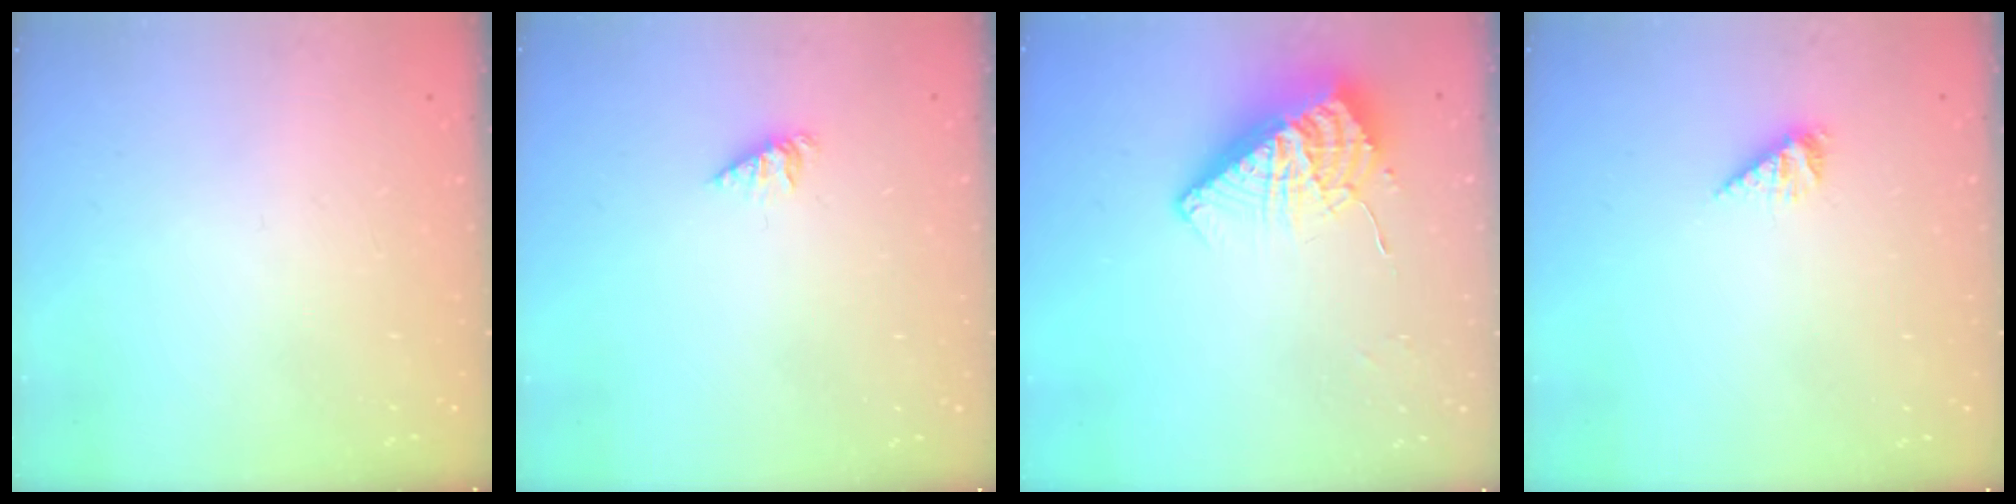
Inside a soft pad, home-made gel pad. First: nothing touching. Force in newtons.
{"total": 1.3, "press": 1.3, "slide": 0.2}
{"total": 11.1, "press": 11.1, "slide": 0.8}
{"total": 2.8, "press": 2.8, "slide": 0.5}